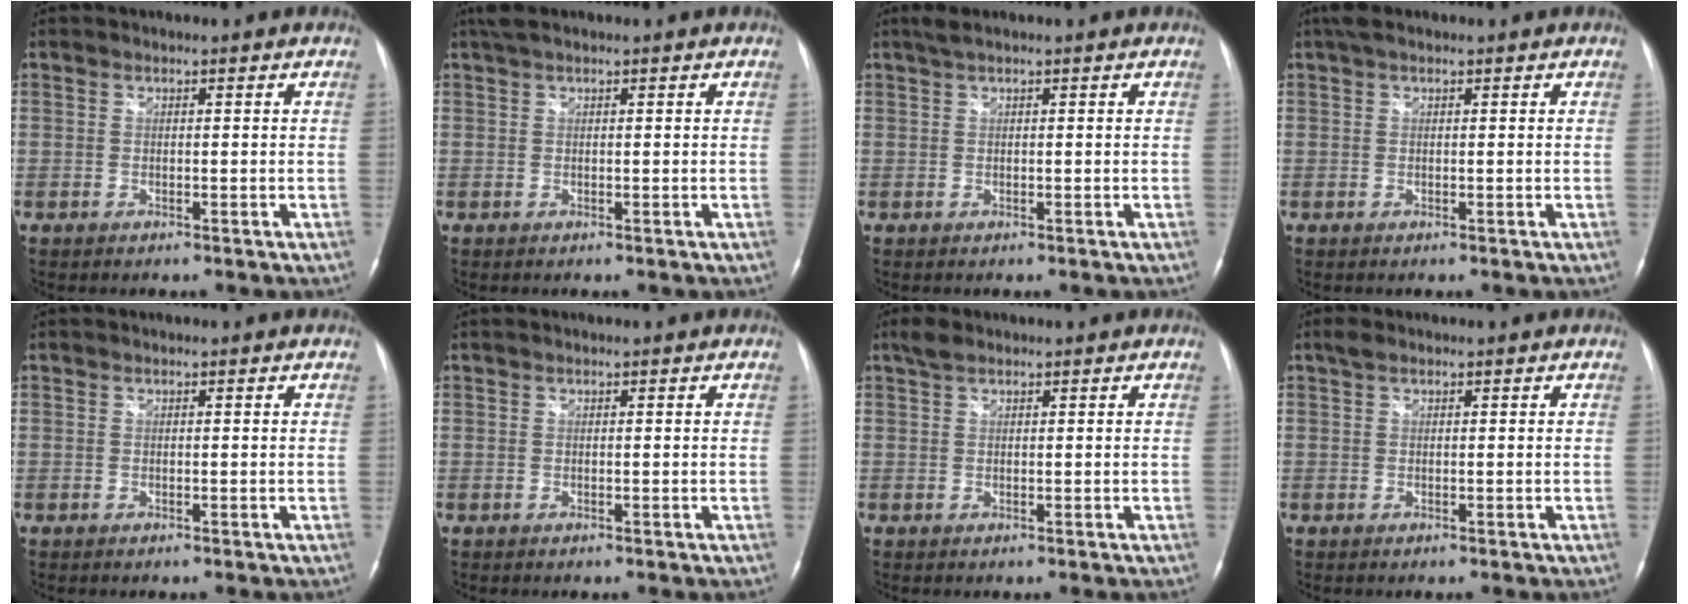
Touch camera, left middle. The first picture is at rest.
{"total": 2.4, "force": [1.8, 0.4, 1.5], "torque": [-0.034, 0.024, 0.037]}
{"total": 1.6, "force": [1.1, 0.0, 1.1], "torque": [-0.031, 0.018, 0.024]}
{"total": 2.5, "force": [1.8, 0.8, 1.6], "torque": [-0.037, 0.027, 0.034]}
{"total": 0.0}
{"total": 0.0}
{"total": 1.9, "force": [1.5, 0.7, 1.0], "torque": [-0.025, 0.013, 0.029]}
{"total": 1.3, "force": [0.9, 0.5, 0.7], "torque": [-0.019, 0.017, 0.017]}